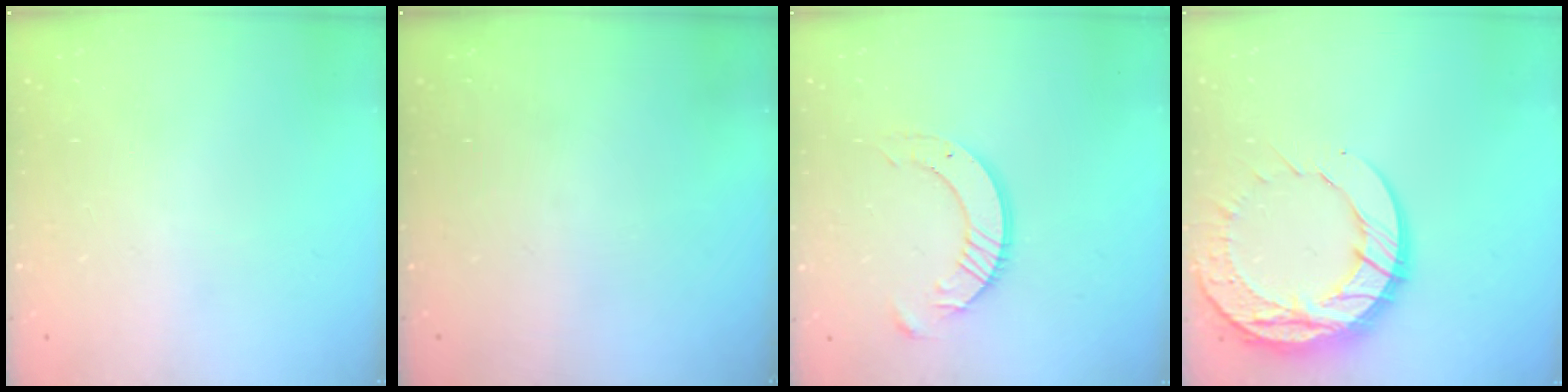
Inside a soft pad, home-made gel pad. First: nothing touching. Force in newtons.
{"total": 0.0}
{"total": 10.1, "press": 10.0, "slide": 1.0}
{"total": 16.1, "press": 16.1, "slide": 1.3}